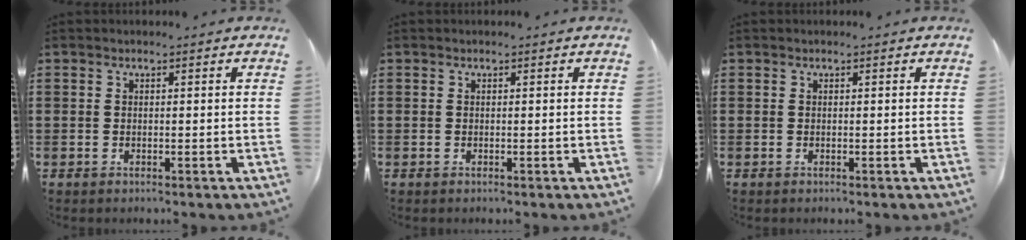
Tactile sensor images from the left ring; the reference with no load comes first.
{"total": 0.0}
{"total": 0.0}